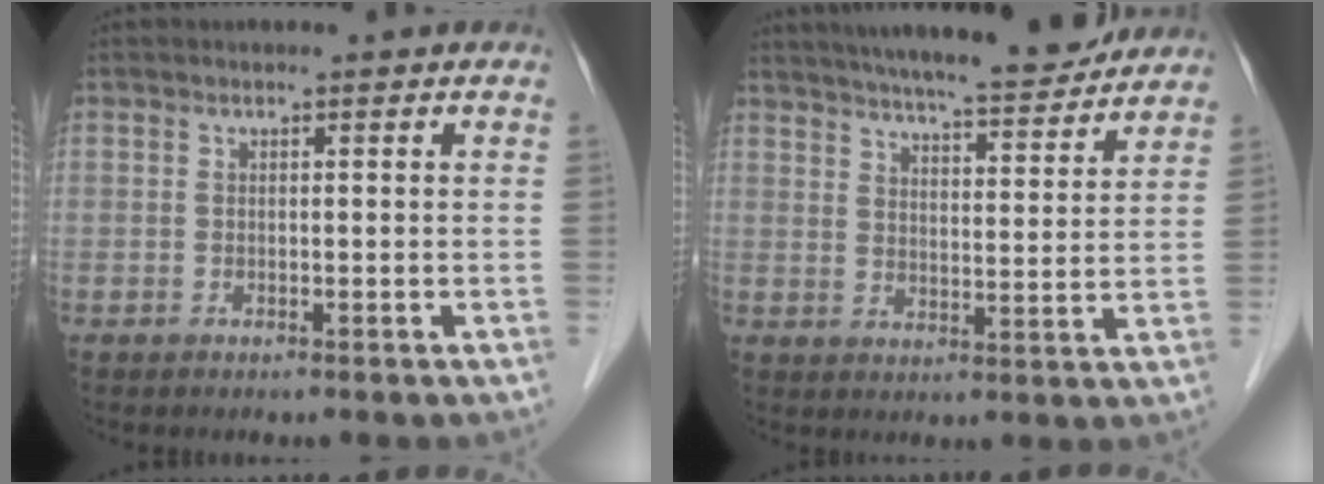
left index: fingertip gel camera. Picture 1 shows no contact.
{"total": 16.6, "force": [14.9, 1.9, 7.1], "torque": [-0.110, 0.008, 0.211]}